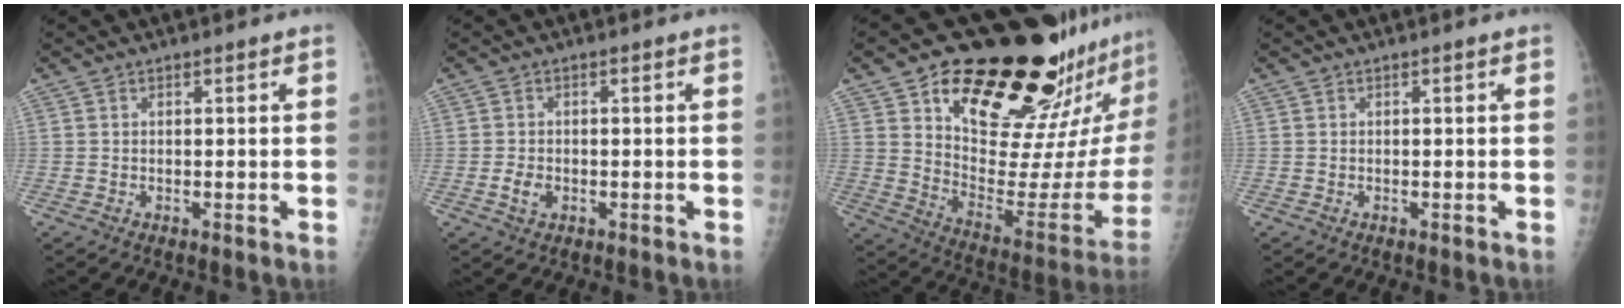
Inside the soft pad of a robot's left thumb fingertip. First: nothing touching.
{"total": 2.6, "force": [-0.7, 1.9, 1.6], "torque": [-0.025, 0.001, -0.011]}
{"total": 31.2, "force": [21.6, 10.0, 20.2], "torque": [-0.263, -0.109, 0.321]}
{"total": 0.0}